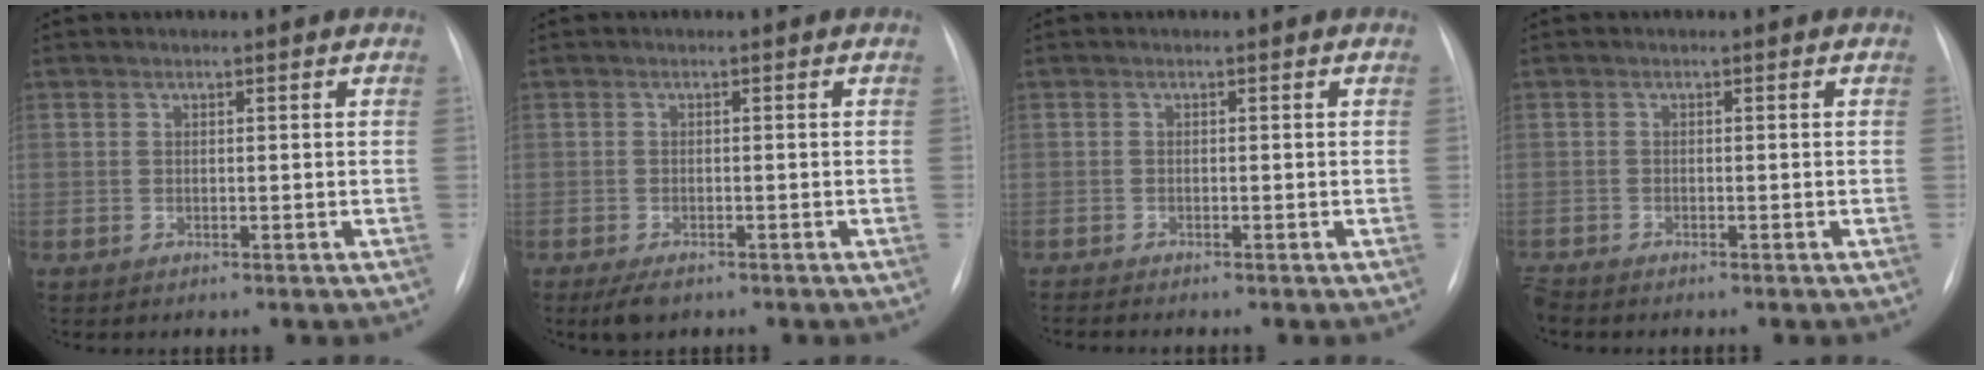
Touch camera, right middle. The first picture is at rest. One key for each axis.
{"total": 2.8, "fx": -1.9, "fy": 1.2, "fz": 1.7, "tx": -0.035, "ty": -0.005, "tz": -0.025}
{"total": 1.9, "fx": -1.7, "fy": 0.0, "fz": 0.8, "tx": -0.010, "ty": -0.003, "tz": -0.025}
{"total": 1.4, "fx": -1.4, "fy": 0.2, "fz": 0.3, "tx": -0.007, "ty": -0.005, "tz": -0.024}